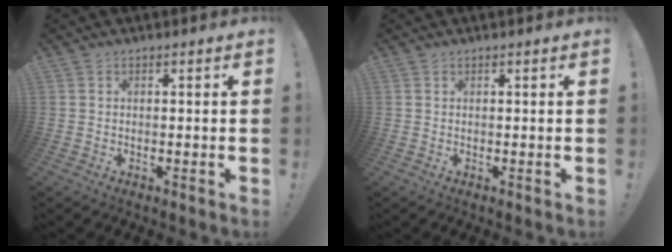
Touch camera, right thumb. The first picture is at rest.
{"total": 0.0}